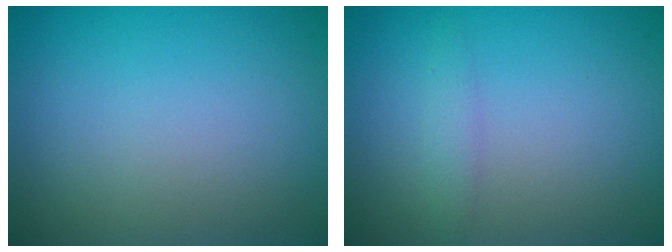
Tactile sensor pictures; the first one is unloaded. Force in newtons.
{"total": 1.3, "press": 1.3, "slide": 0.0}